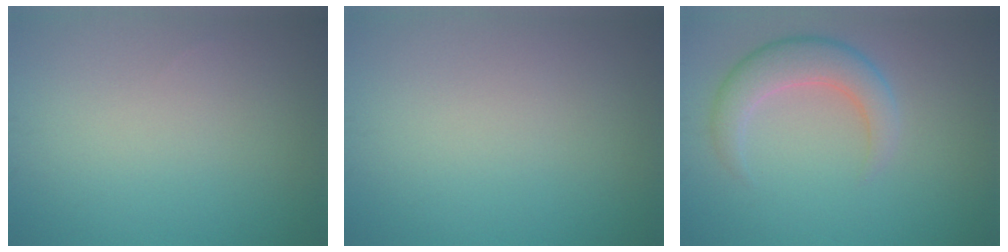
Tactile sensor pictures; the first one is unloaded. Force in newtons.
{"total": 0.0}
{"total": 4.0, "press": 4.0, "slide": 0.3}